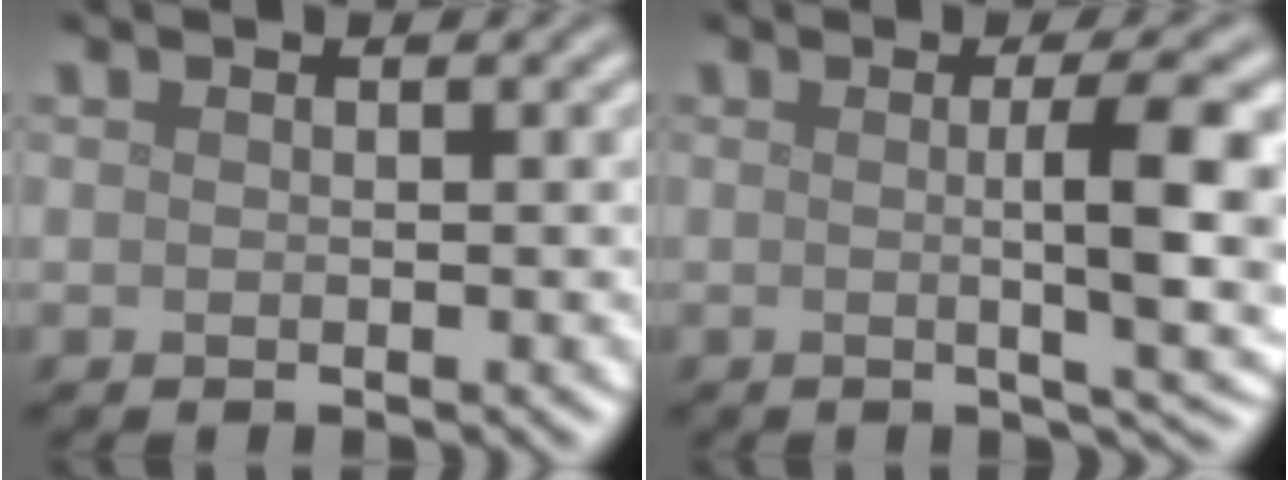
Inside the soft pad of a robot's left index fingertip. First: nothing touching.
{"total": 7.2, "force": [0.1, 1.7, 7.0], "torque": [-0.089, 0.000, 0.003]}